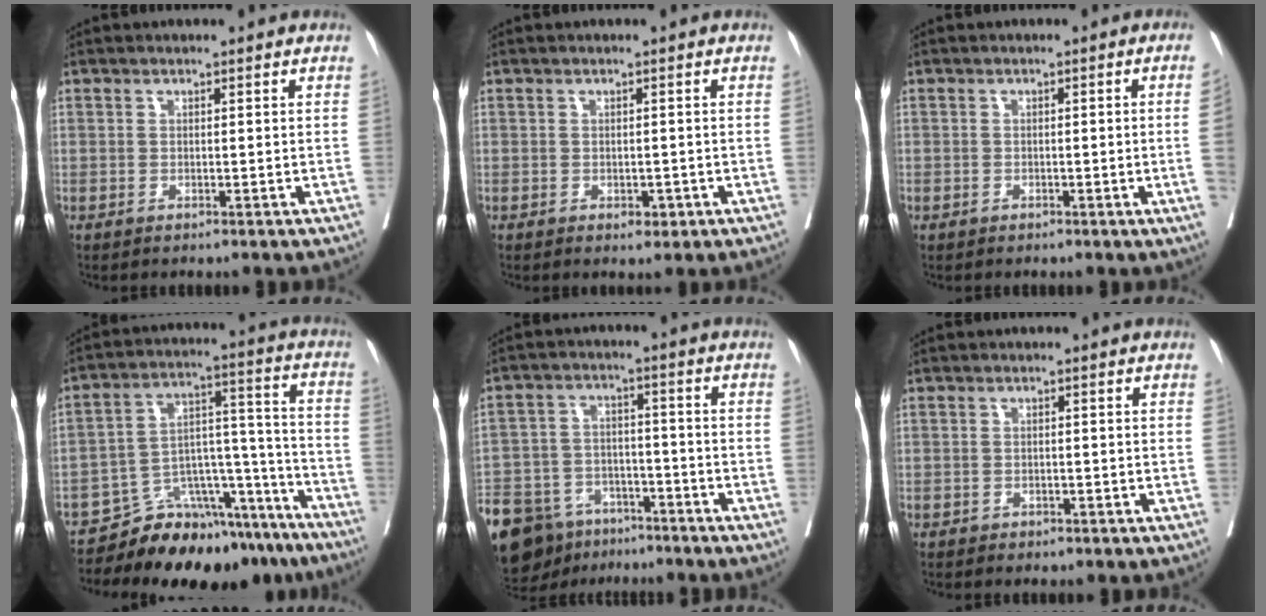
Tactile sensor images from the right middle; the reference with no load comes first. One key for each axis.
{"total": 1.6, "fx": -0.7, "fy": 1.0, "fz": 1.1, "tx": -0.010, "ty": 0.001, "tz": -0.004}
{"total": 2.6, "fx": -0.5, "fy": -0.6, "fz": 2.5, "tx": -0.034, "ty": 0.002, "tz": -0.006}
{"total": 19.3, "fx": -17.2, "fy": 6.0, "fz": 6.3, "tx": -0.063, "ty": 0.052, "tz": -0.258}
{"total": 20.9, "fx": -15.4, "fy": 11.0, "fz": 8.9, "tx": -0.251, "ty": -0.020, "tz": -0.242}
{"total": 2.1, "fx": -1.6, "fy": 1.1, "fz": 0.8, "tx": -0.016, "ty": 0.000, "tz": -0.016}